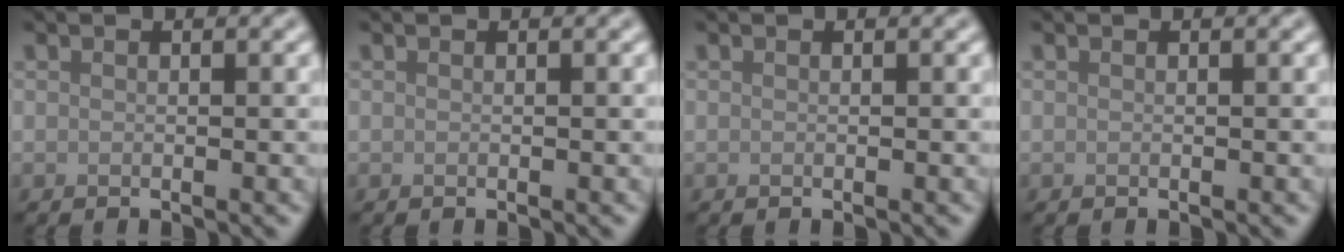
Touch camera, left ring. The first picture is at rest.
{"total": 0.0}
{"total": 0.0}
{"total": 0.0}